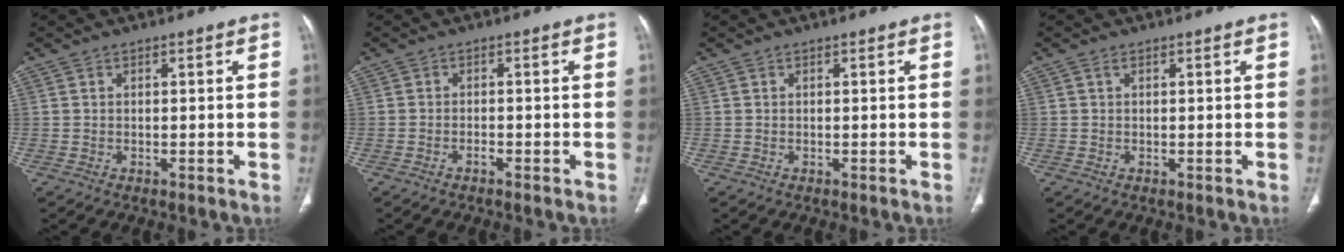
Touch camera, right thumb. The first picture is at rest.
{"total": 1.0, "force": [-0.8, 0.3, 0.5], "torque": [-0.013, 0.007, -0.013]}
{"total": 0.0}
{"total": 0.6, "force": [0.3, 0.3, 0.4], "torque": [-0.009, 0.003, 0.004]}